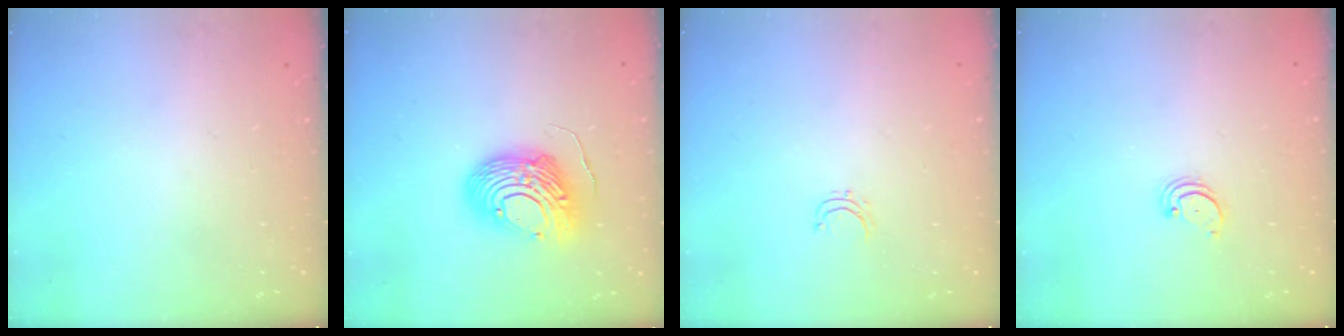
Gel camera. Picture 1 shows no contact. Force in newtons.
{"total": 12.6, "press": 12.6, "slide": 1.4}
{"total": 3.6, "press": 3.6, "slide": 0.3}
{"total": 2.2, "press": 2.2, "slide": 0.2}